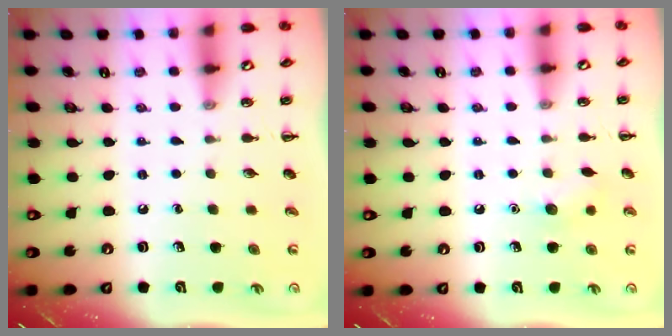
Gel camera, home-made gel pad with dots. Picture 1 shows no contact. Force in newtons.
{"total": 6.7, "press": 6.4, "slide": 1.8}